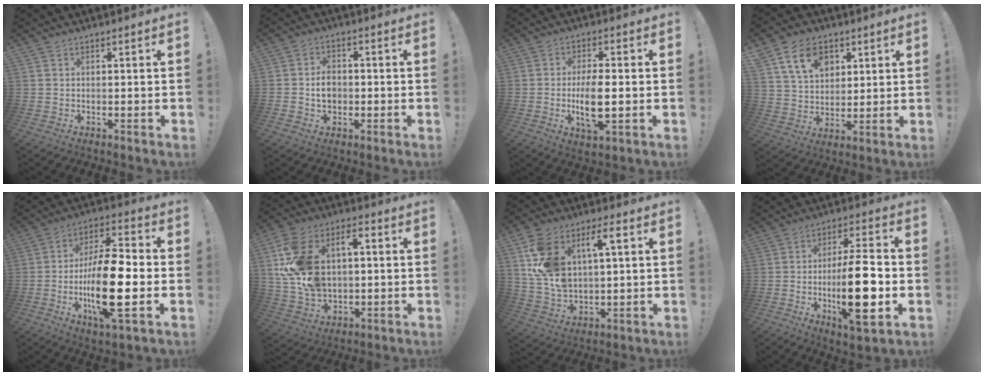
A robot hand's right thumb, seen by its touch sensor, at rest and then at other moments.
{"total": 5.3, "force": [-0.9, 4.0, 3.4], "torque": [-0.036, 0.005, -0.018]}
{"total": 9.5, "force": [-1.2, 3.0, 8.9], "torque": [-0.167, -0.014, -0.027]}
{"total": 13.6, "force": [6.8, 9.6, 6.8], "torque": [-0.110, -0.017, 0.132]}
{"total": 19.9, "force": [-4.2, 6.4, 18.4], "torque": [-0.333, 0.004, -0.070]}
{"total": 18.6, "force": [3.1, 13.7, 12.2], "torque": [-0.233, 0.002, 0.055]}
{"total": 14.9, "force": [5.6, 8.9, 10.6], "torque": [-0.206, -0.008, 0.100]}
{"total": 18.1, "force": [-3.6, 4.9, 17.0], "torque": [-0.278, 0.000, -0.059]}